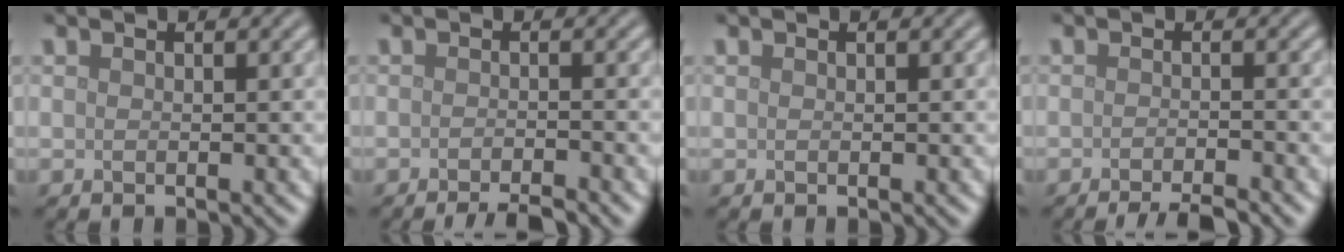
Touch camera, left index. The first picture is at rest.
{"total": 3.3, "force": [-2.6, 0.4, 1.9], "torque": [-0.024, 0.000, -0.046]}
{"total": 0.0}
{"total": 3.7, "force": [-2.9, 0.5, 2.2], "torque": [-0.029, 0.000, -0.051]}